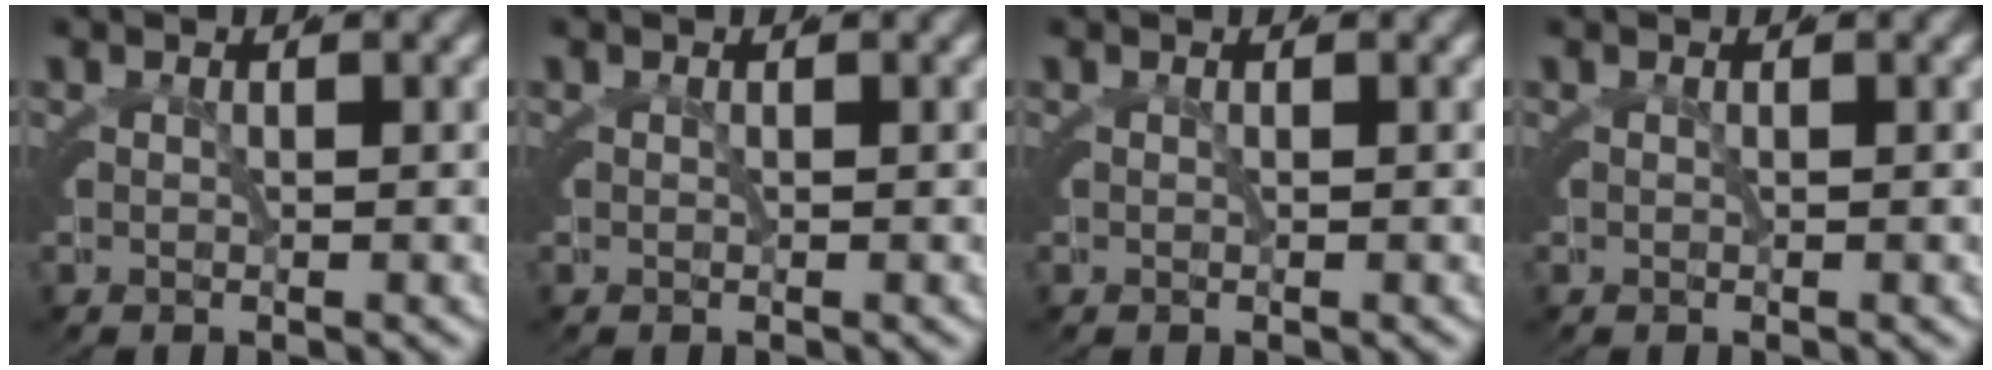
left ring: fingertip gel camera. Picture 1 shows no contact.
{"total": 0.0}
{"total": 0.0}
{"total": 0.0}